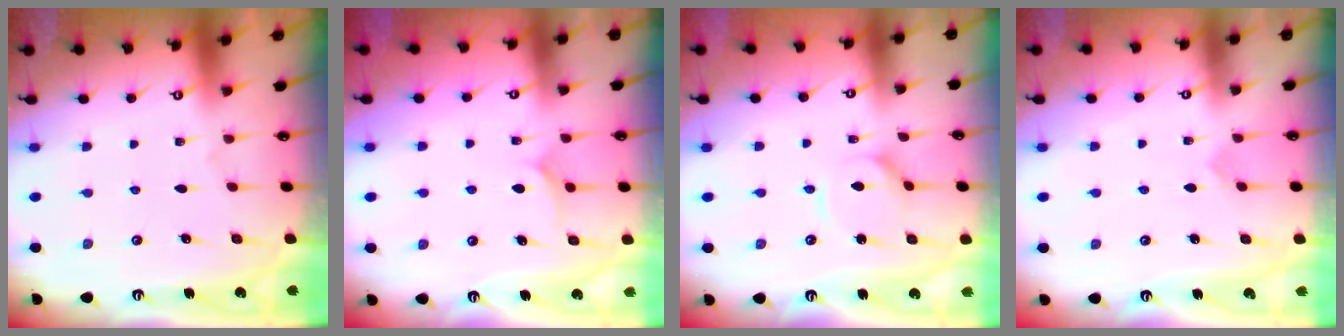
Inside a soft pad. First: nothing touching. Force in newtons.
{"total": 6.6, "press": 6.6, "slide": 0.3}
{"total": 5.1, "press": 5.1, "slide": 0.4}
{"total": 2.8, "press": 2.8, "slide": 0.3}